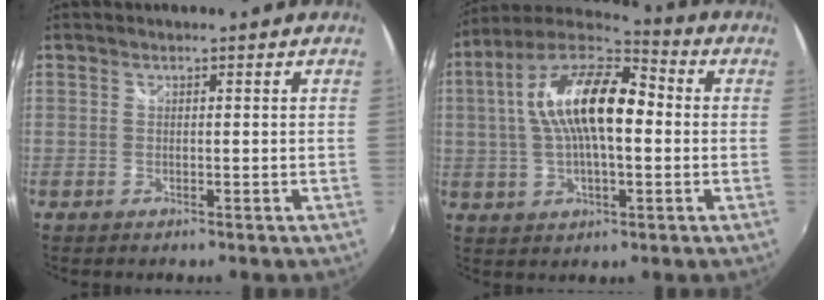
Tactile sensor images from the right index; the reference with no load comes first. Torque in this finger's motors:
{"motor_torque": [1.36, -0.54, 1.05, 0.21]}